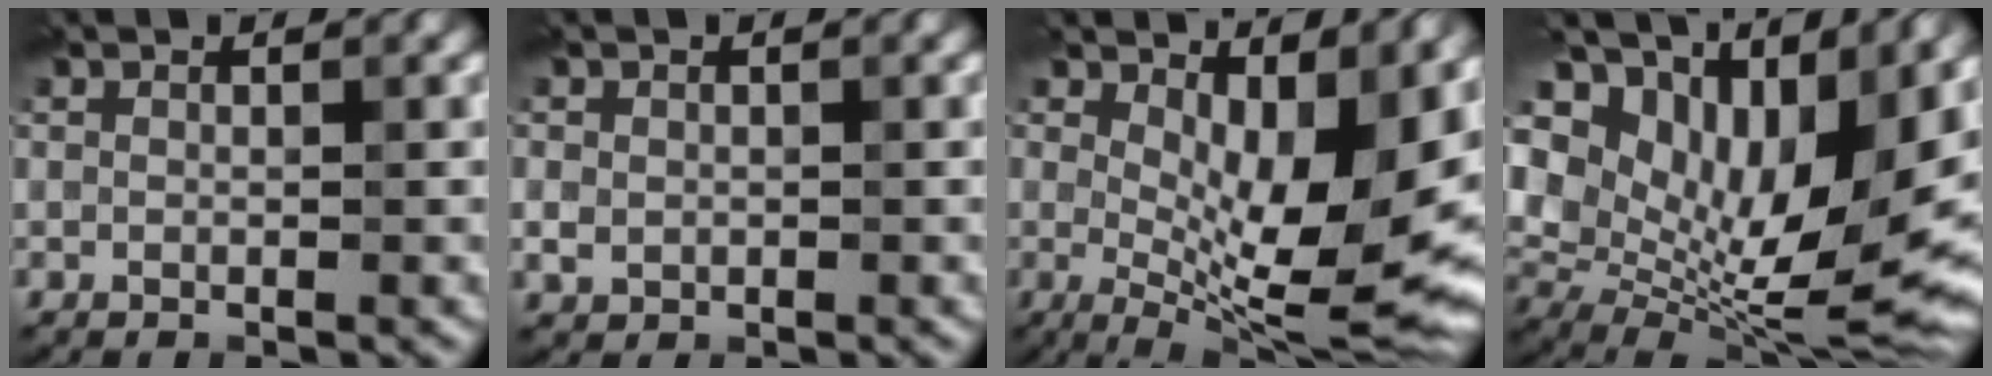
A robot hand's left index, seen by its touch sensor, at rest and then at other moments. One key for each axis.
{"total": 1.3, "fx": 0.0, "fy": 1.2, "fz": 0.4, "tx": -0.009, "ty": -0.001, "tz": 0.002}
{"total": 12.0, "fx": 1.5, "fy": 4.7, "fz": 10.9, "tx": -0.150, "ty": -0.021, "tz": 0.025}
{"total": 14.2, "fx": 5.7, "fy": 6.8, "fz": 11.1, "tx": -0.189, "ty": 0.005, "tz": 0.112}